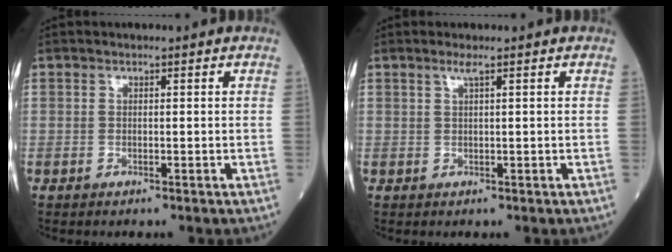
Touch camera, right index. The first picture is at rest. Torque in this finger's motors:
{"motor_torque": [0.00, 0.00, -0.06, 0.00]}